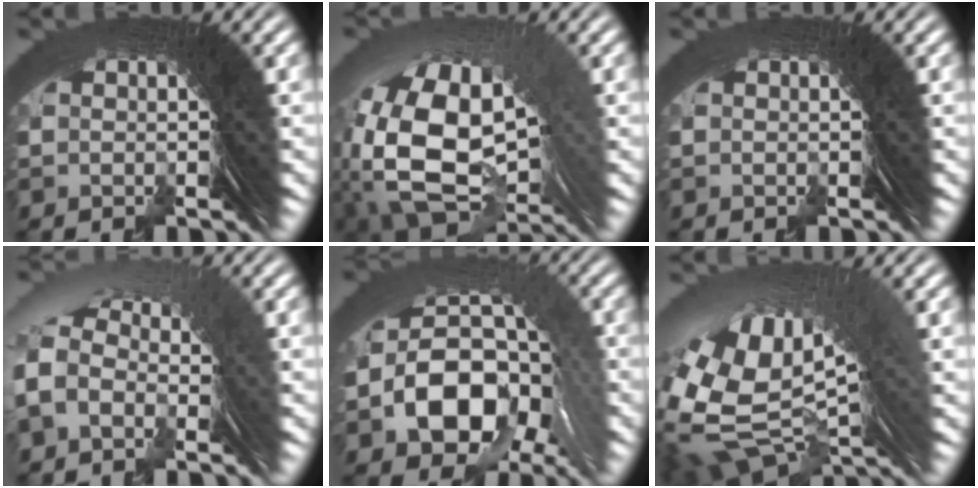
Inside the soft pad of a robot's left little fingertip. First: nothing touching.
{"total": 11.2, "force": [-1.9, 8.0, 7.6], "torque": [-0.182, -0.063, 0.005]}
{"total": 0.0}
{"total": 3.7, "force": [-0.2, 2.8, 2.4], "torque": [-0.055, 0.017, -0.009]}
{"total": 11.4, "force": [1.1, 7.9, 8.1], "torque": [-0.154, -0.014, 0.020]}
{"total": 8.9, "force": [-0.6, 5.7, 6.9], "torque": [-0.152, -0.033, 0.017]}